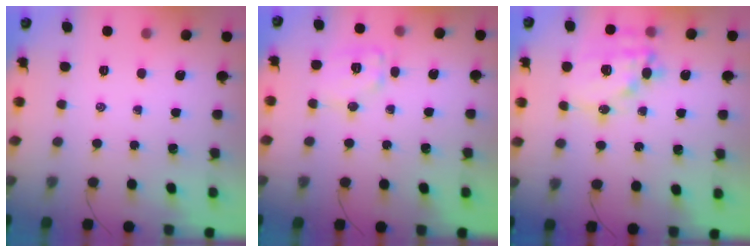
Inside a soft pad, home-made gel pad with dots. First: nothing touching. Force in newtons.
{"total": 10.1, "press": 10.1, "slide": 0.4}
{"total": 15.6, "press": 15.2, "slide": 3.4}